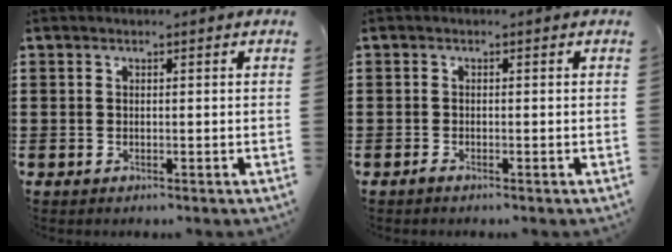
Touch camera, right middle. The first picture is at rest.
{"total": 0.7, "force": [-0.7, 0.0, 0.3], "torque": [-0.009, -0.005, -0.012]}